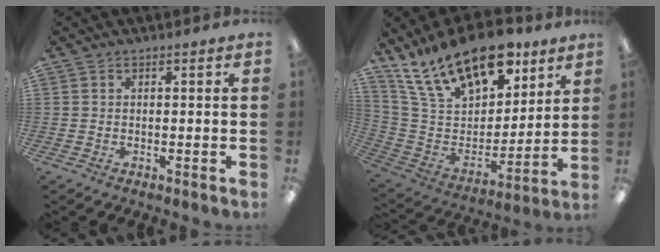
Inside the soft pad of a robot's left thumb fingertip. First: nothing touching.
{"total": 23.4, "force": [15.7, 11.3, 13.1], "torque": [-0.234, -0.085, 0.284]}